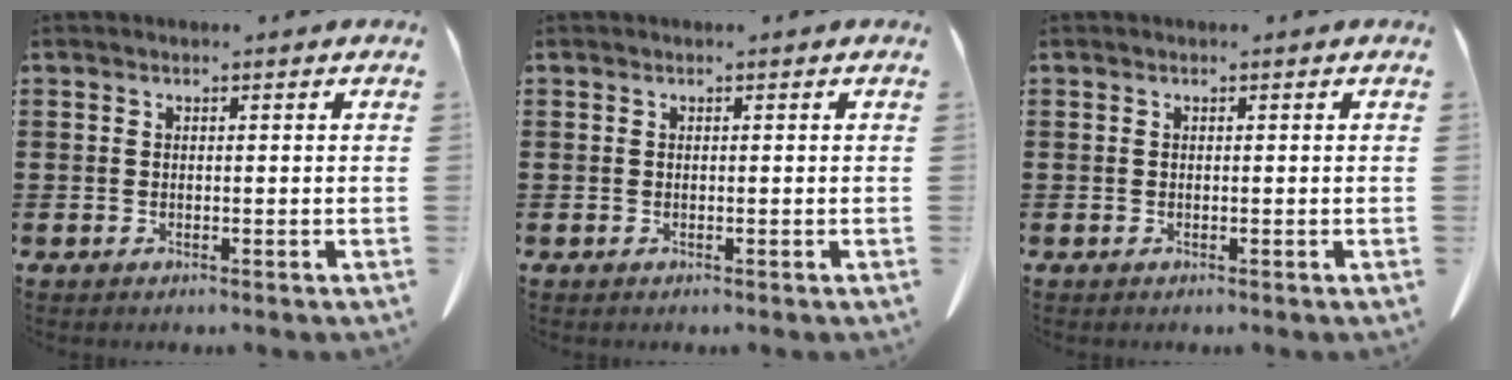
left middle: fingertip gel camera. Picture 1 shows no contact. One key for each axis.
{"total": 0.0}
{"total": 0.0}